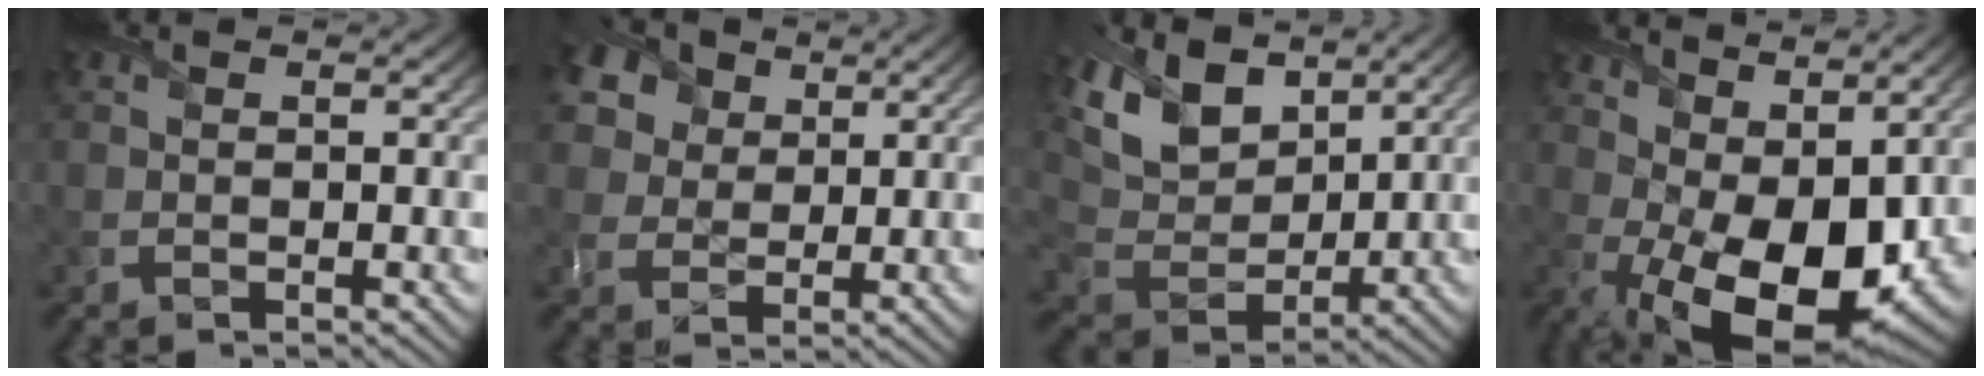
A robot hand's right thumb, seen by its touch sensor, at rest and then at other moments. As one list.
[{"total": 8.6, "force": [4.4, 6.1, 4.0], "torque": [-0.130, 0.023, 0.062]}, {"total": 11.1, "force": [6.1, 6.7, 6.5], "torque": [-0.178, 0.010, 0.113]}, {"total": 15.0, "force": [1.2, 8.0, 12.7], "torque": [-0.215, -0.032, 0.057]}]